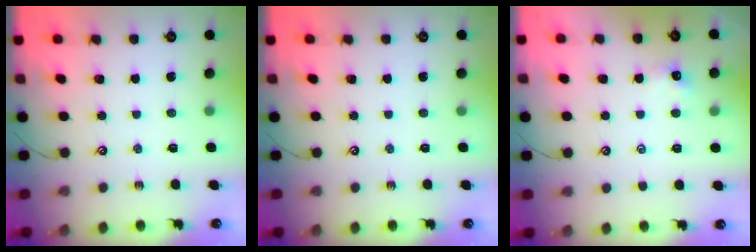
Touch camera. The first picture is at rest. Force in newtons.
{"total": 0.0}
{"total": 0.0}